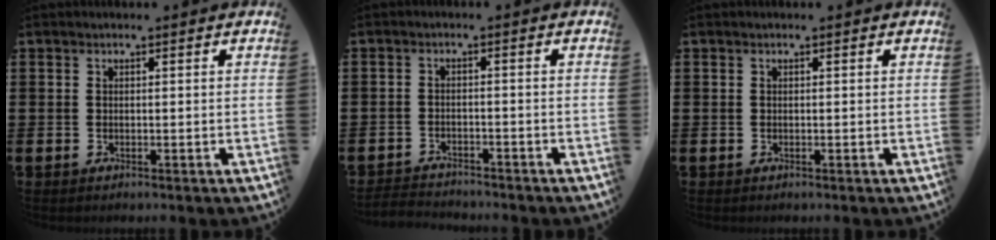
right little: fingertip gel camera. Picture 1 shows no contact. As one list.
[{"total": 2.1, "force": [-2.1, 0.0, -0.2], "torque": [-0.002, 0.002, -0.047]}, {"total": 0.0}]